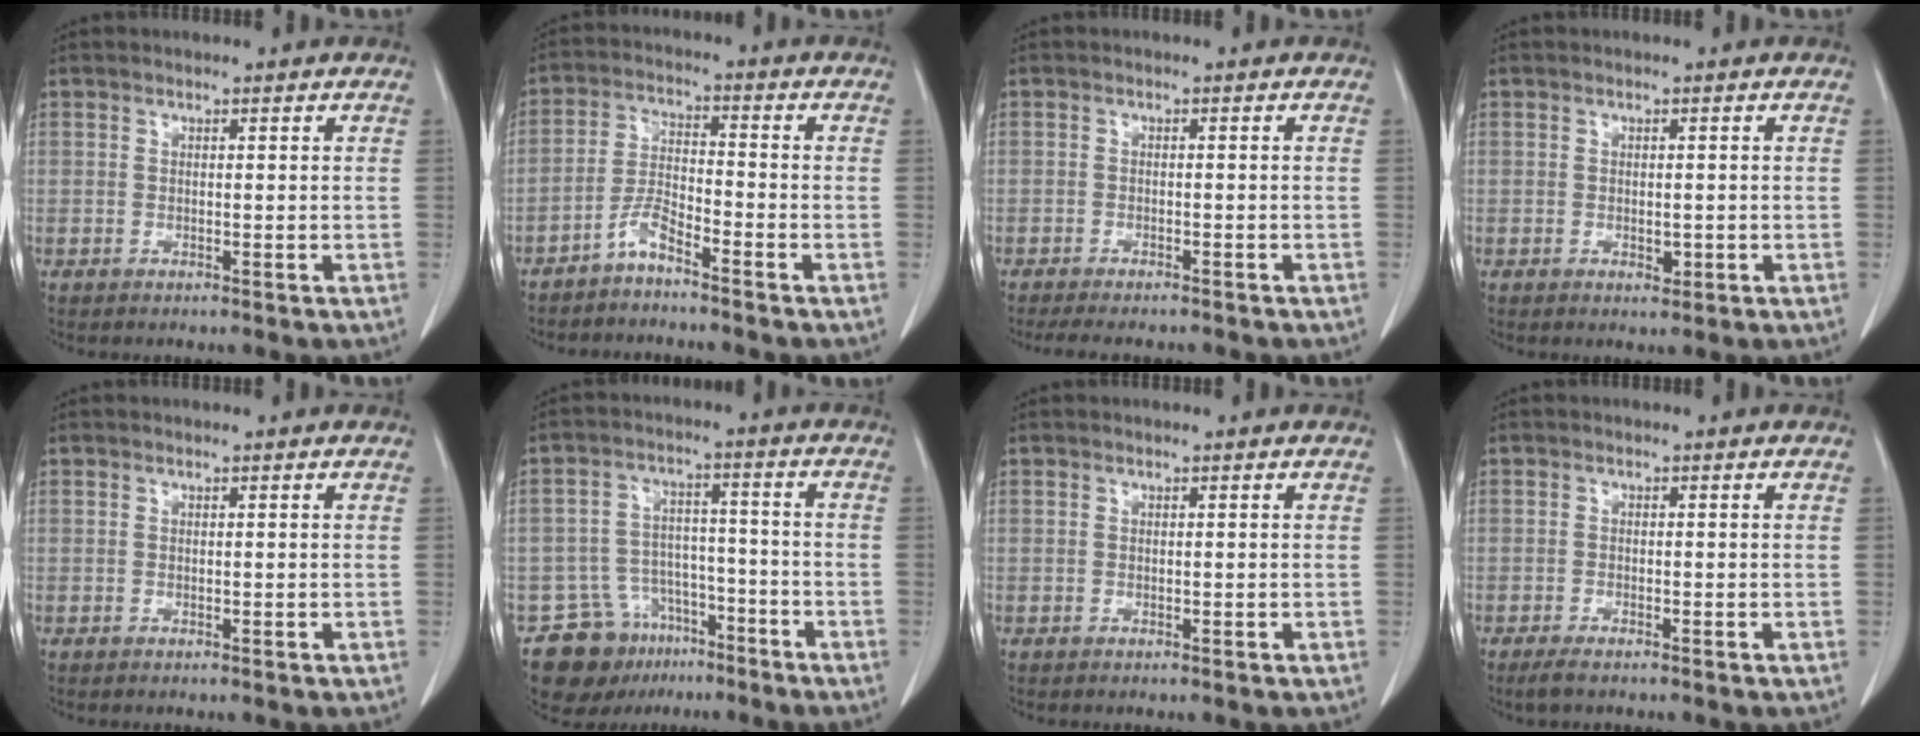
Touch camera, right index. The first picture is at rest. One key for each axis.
{"total": 4.0, "fx": -3.3, "fy": 0.2, "fz": 2.3, "tx": -0.046, "ty": -0.006, "tz": -0.072}
{"total": 3.7, "fx": -3.4, "fy": -0.1, "fz": 1.4, "tx": -0.012, "ty": -0.009, "tz": -0.055}
{"total": 1.6, "fx": -0.2, "fy": 0.8, "fz": 1.3, "tx": -0.016, "ty": -0.002, "tz": -0.001}
{"total": 0.0}
{"total": 9.3, "fx": -6.1, "fy": 6.6, "fz": 2.5, "tx": -0.038, "ty": 0.030, "tz": -0.093}
{"total": 0.0}
{"total": 1.9, "fx": -1.0, "fy": 0.3, "fz": 1.6, "tx": -0.030, "ty": -0.004, "tz": -0.020}